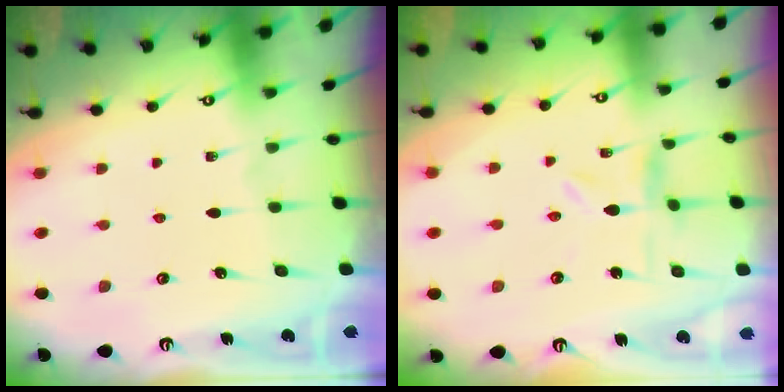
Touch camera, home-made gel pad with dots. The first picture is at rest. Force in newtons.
{"total": 1.6, "press": 1.6, "slide": 0.2}